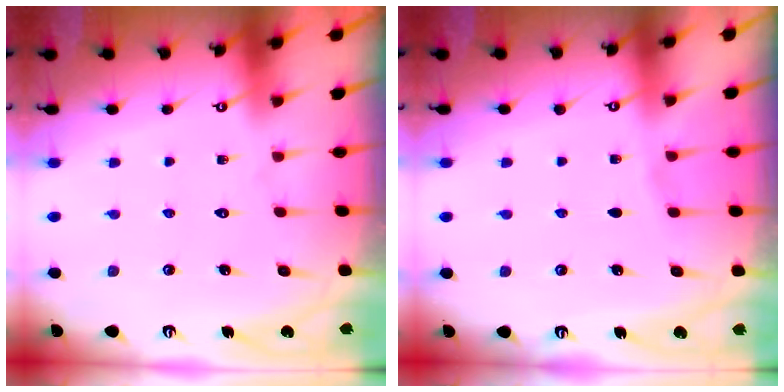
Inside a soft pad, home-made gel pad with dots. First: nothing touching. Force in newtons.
{"total": 2.1, "press": 2.1, "slide": 0.3}